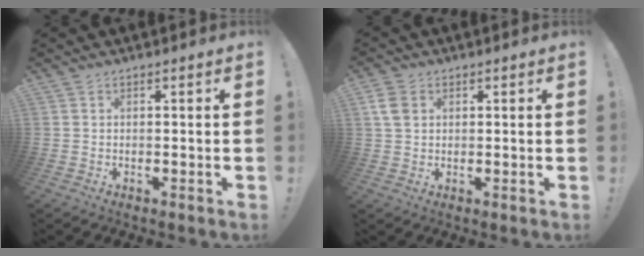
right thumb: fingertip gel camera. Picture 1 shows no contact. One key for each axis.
{"total": 5.3, "fx": 1.6, "fy": 3.9, "fz": 3.3, "tx": -0.058, "ty": 0.001, "tz": 0.031}